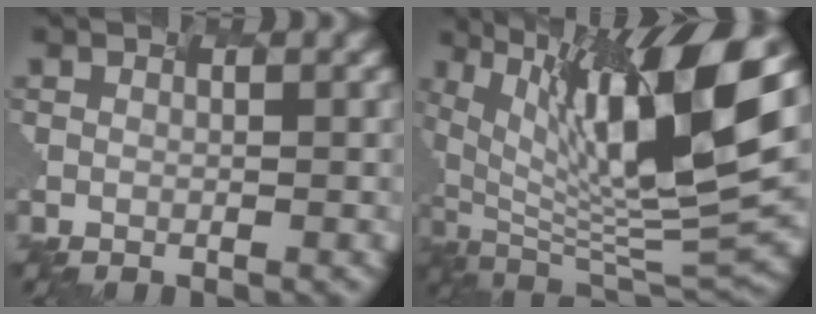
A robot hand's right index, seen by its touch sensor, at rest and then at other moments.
{"total": 13.2, "force": [4.8, 4.0, 11.6], "torque": [-0.213, -0.001, 0.094]}